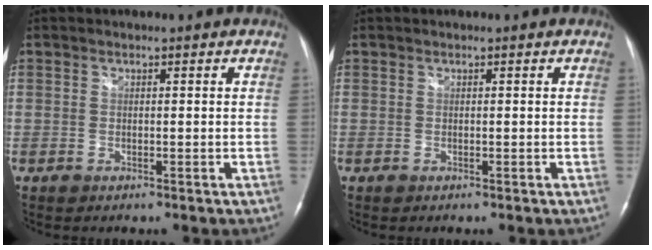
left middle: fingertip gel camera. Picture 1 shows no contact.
{"total": 0.0}